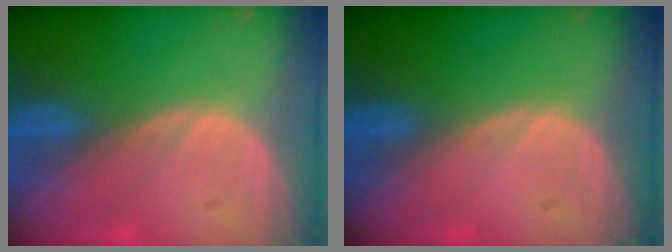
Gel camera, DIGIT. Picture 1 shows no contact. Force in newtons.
{"total": 0.0}